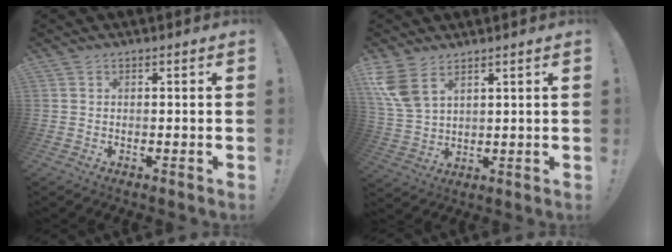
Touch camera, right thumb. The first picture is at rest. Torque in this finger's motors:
{"motor_torque": [0.07, 0.35, 0.73, 0.53, 0.08]}